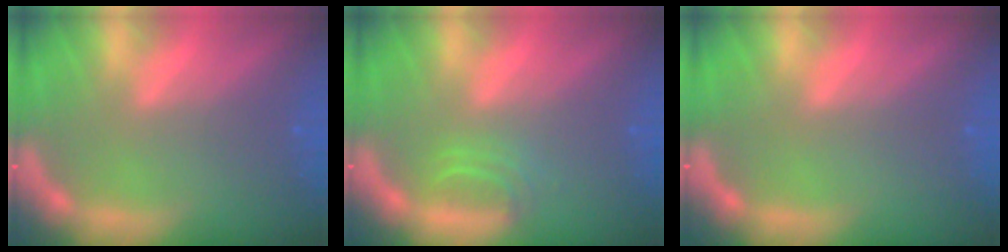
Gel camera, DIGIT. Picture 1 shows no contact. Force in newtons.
{"total": 1.9}
{"total": 0.0}